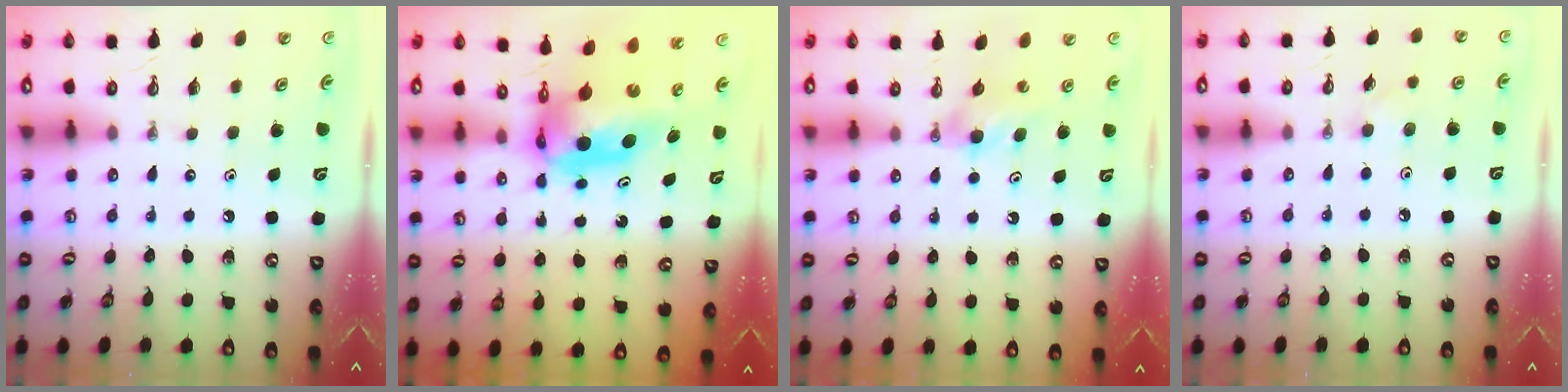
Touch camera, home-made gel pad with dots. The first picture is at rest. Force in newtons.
{"total": 6.4, "press": 6.4, "slide": 0.5}
{"total": 5.0, "press": 4.9, "slide": 0.7}
{"total": 5.3, "press": 5.1, "slide": 1.2}